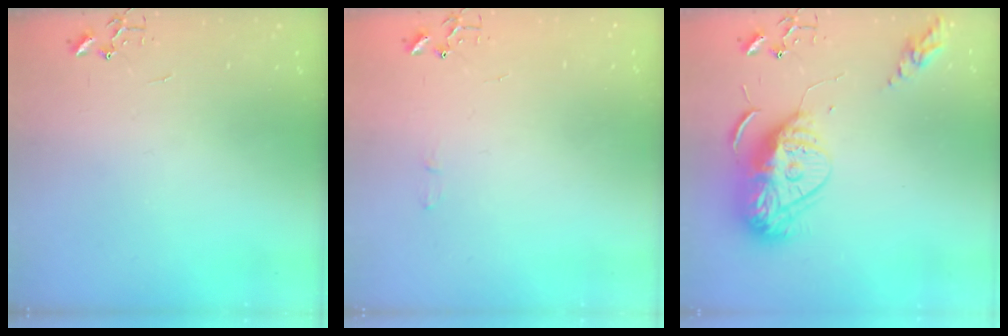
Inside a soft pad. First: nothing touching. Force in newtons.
{"total": 4.5, "press": 4.5, "slide": 0.4}
{"total": 14.7, "press": 14.6, "slide": 1.3}